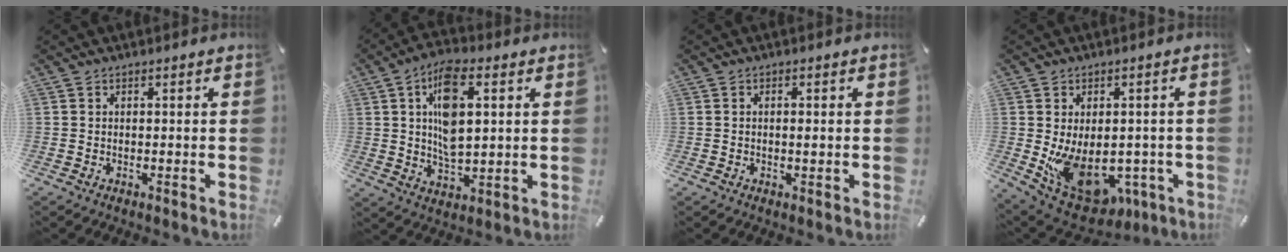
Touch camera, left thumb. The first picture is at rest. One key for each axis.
{"total": 12.0, "fx": 3.0, "fy": 6.1, "fz": 9.9, "tx": -0.180, "ty": 0.003, "tz": 0.051}
{"total": 1.1, "fx": 0.1, "fy": 0.4, "fz": 1.0, "tx": -0.021, "ty": 0.000, "tz": 0.002}
{"total": 12.3, "fx": -2.7, "fy": 9.1, "fz": 7.8, "tx": -0.101, "ty": -0.010, "tz": -0.033}